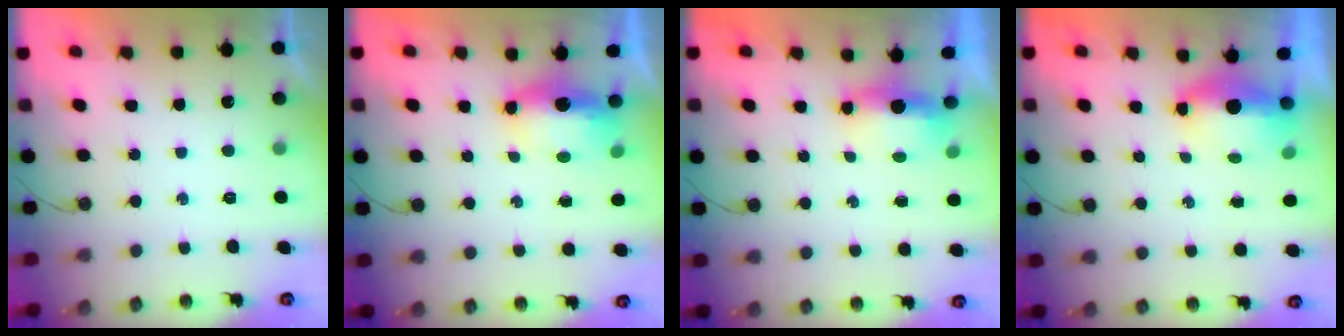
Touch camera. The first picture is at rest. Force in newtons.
{"total": 15.8, "press": 9.3, "slide": 12.8}
{"total": 5.0, "press": 4.9, "slide": 1.2}
{"total": 13.2, "press": 7.5, "slide": 10.8}